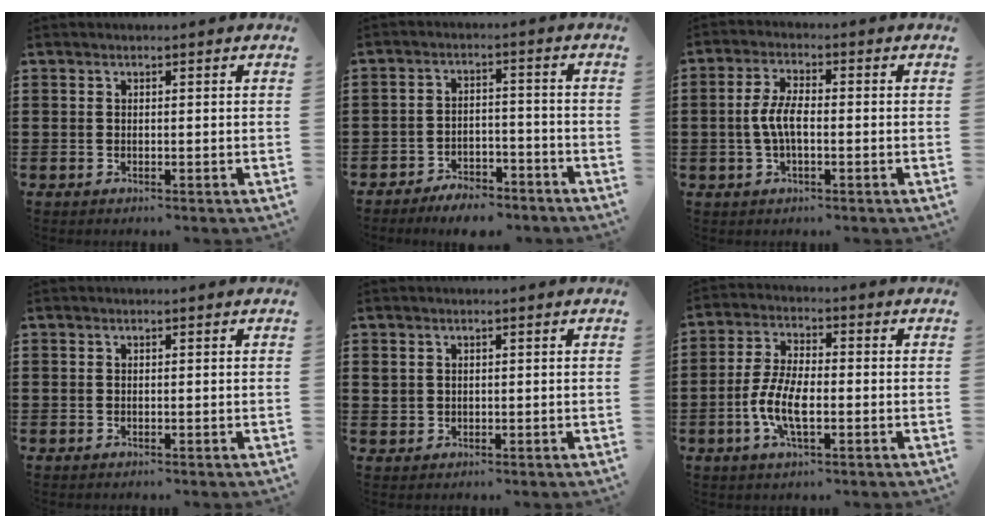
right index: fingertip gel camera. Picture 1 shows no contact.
{"total": 4.6, "force": [-4.5, 0.7, 0.3], "torque": [-0.008, 0.009, -0.092]}
{"total": 4.9, "force": [-0.7, 2.0, 4.4], "torque": [-0.108, -0.005, -0.021]}
{"total": 0.0}
{"total": 1.1, "force": [0.6, 1.0, 0.2], "torque": [-0.007, 0.005, 0.011]}
{"total": 7.3, "force": [-2.2, 2.8, 6.4], "torque": [-0.150, -0.011, -0.047]}